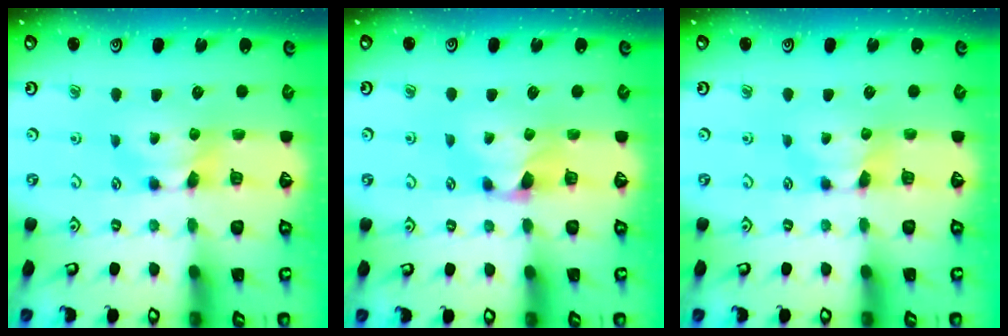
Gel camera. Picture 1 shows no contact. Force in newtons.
{"total": 1.2, "press": 0.4, "slide": 1.2}
{"total": 0.0}